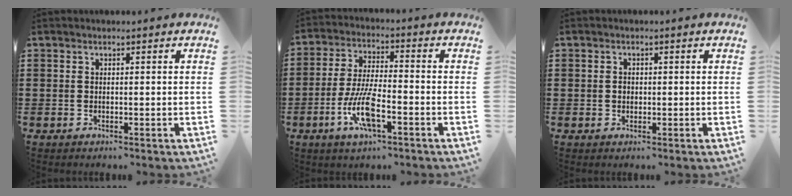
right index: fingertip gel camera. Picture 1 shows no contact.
{"total": 9.0, "force": [-3.6, 2.7, 7.8], "torque": [-0.171, -0.010, -0.069]}
{"total": 1.0, "force": [0.1, 0.7, 0.7], "torque": [-0.017, 0.003, 0.001]}